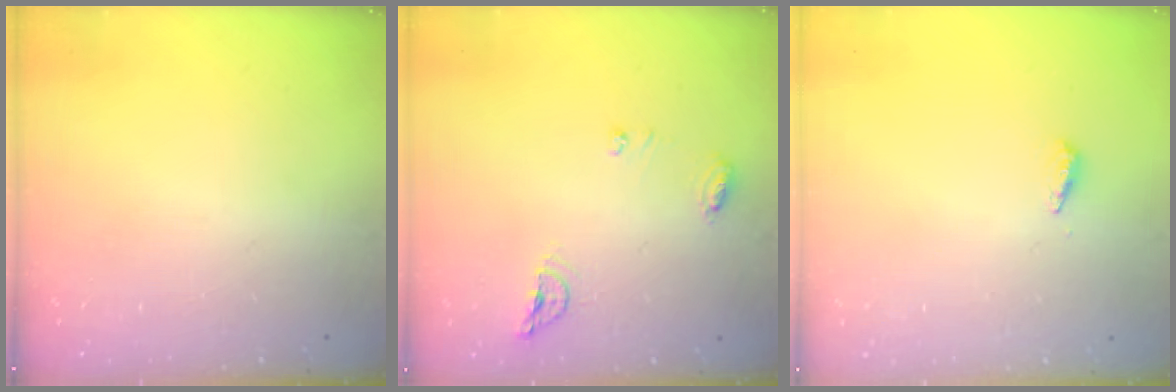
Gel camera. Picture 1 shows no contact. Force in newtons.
{"total": 7.4, "press": 7.4, "slide": 0.5}
{"total": 3.5, "press": 3.5, "slide": 0.3}